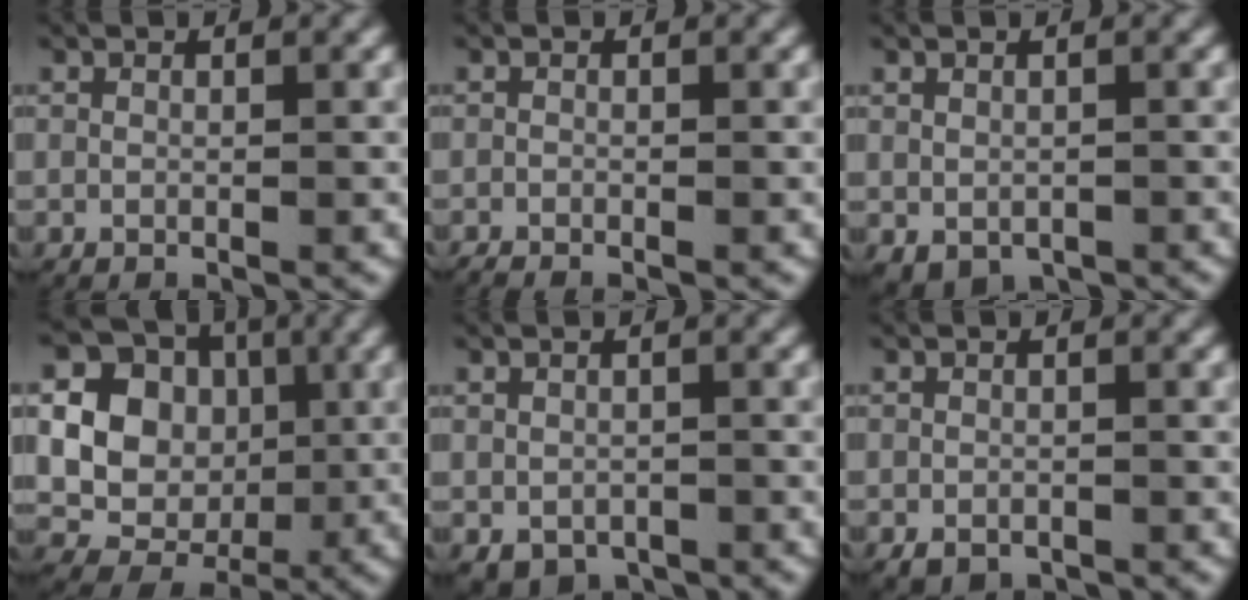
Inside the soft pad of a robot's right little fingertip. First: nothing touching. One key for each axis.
{"total": 1.3, "fx": -1.2, "fy": 0.3, "fz": 0.3, "tx": -0.009, "ty": -0.009, "tz": -0.018}
{"total": 2.3, "fx": -0.9, "fy": 1.8, "fz": 1.2, "tx": -0.016, "ty": -0.012, "tz": -0.004}
{"total": 14.0, "fx": 0.4, "fy": 12.3, "fz": 6.7, "tx": -0.145, "ty": -0.031, "tz": 0.008}
{"total": 3.2, "fx": -2.0, "fy": 2.3, "fz": 1.1, "tx": -0.014, "ty": -0.016, "tz": -0.023}
{"total": 1.5, "fx": -1.1, "fy": 0.9, "fz": 0.6, "tx": -0.011, "ty": -0.010, "tz": -0.013}